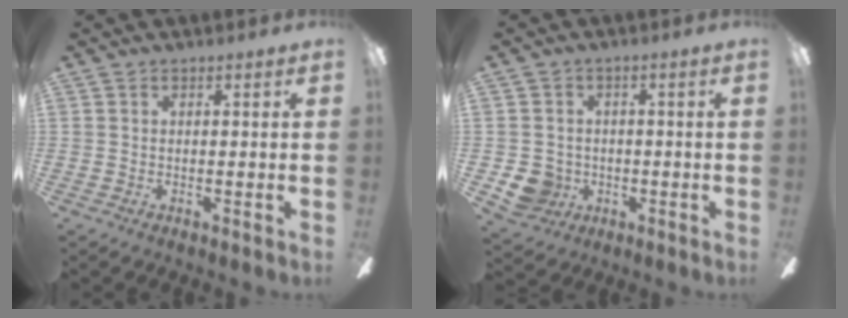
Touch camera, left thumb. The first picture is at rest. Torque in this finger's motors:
{"motor_torque": [-0.08, 0.07, -0.04, 0.00, 0.00]}